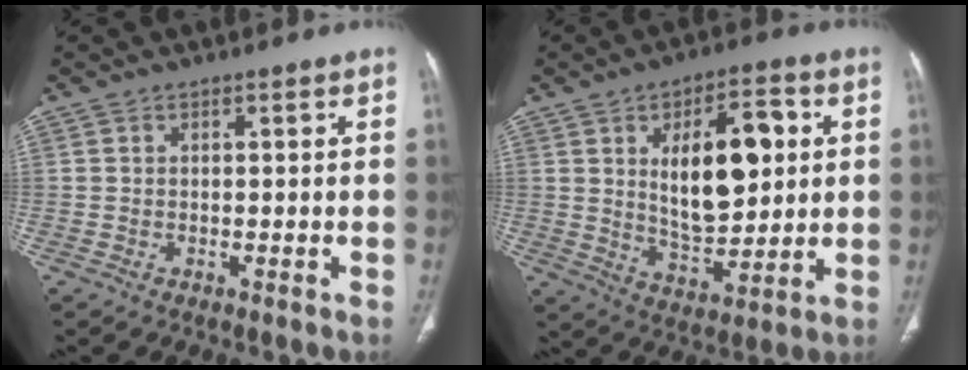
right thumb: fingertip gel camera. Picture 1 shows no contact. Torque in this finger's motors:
{"motor_torque": [-0.75, 1.19, 0.93, 0.93, 0.22]}